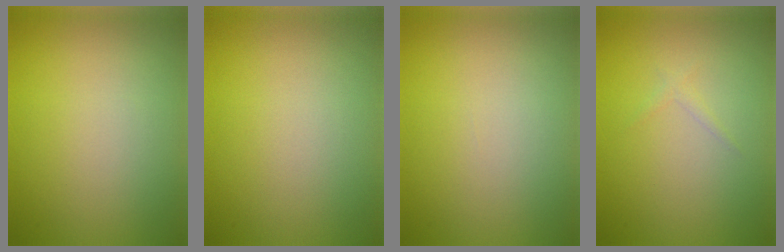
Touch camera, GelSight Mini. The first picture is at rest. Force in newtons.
{"total": 0.0}
{"total": 0.0}
{"total": 0.7, "press": 0.7, "slide": 0.0}